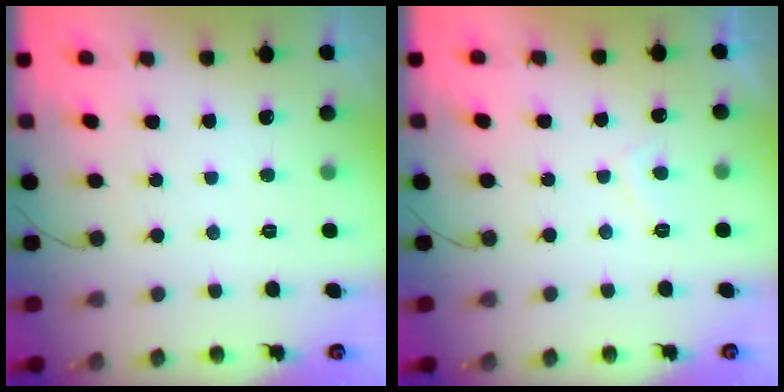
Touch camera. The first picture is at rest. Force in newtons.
{"total": 1.7, "press": 1.5, "slide": 0.7}